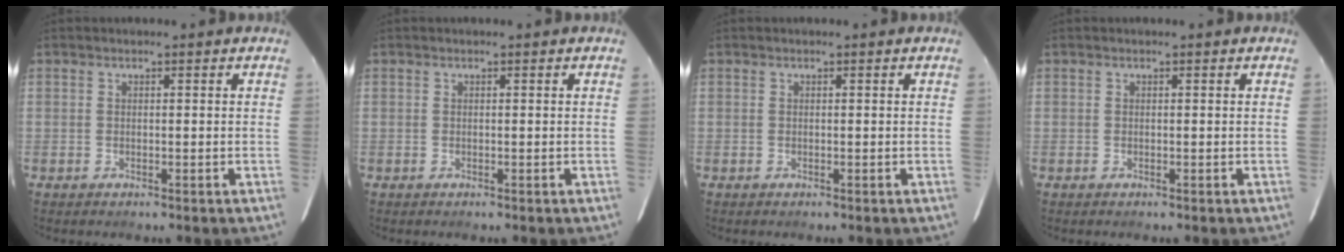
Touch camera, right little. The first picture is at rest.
{"total": 0.0}
{"total": 0.0}
{"total": 0.0}